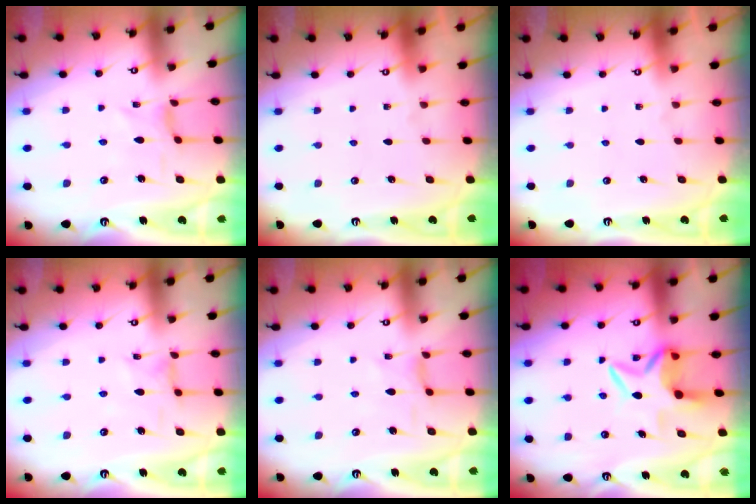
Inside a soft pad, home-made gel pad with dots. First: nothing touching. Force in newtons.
{"total": 0.0}
{"total": 0.0}
{"total": 0.9, "press": 0.9, "slide": 0.2}
{"total": 2.8, "press": 2.8, "slide": 0.1}
{"total": 6.3, "press": 6.2, "slide": 1.2}